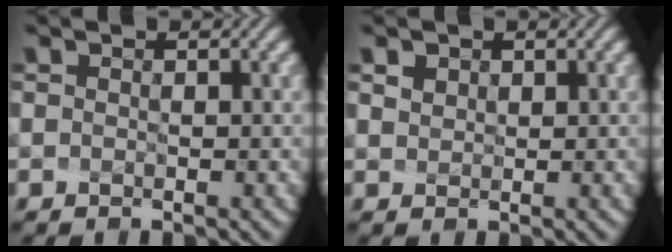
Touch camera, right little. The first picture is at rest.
{"total": 2.8, "force": [1.6, 2.0, 1.2], "torque": [-0.032, 0.009, 0.029]}